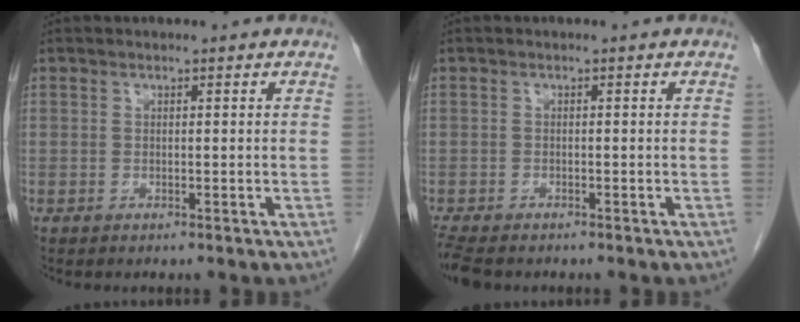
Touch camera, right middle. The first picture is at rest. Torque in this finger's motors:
{"motor_torque": [0.28, -0.12, 0.00, 0.02]}